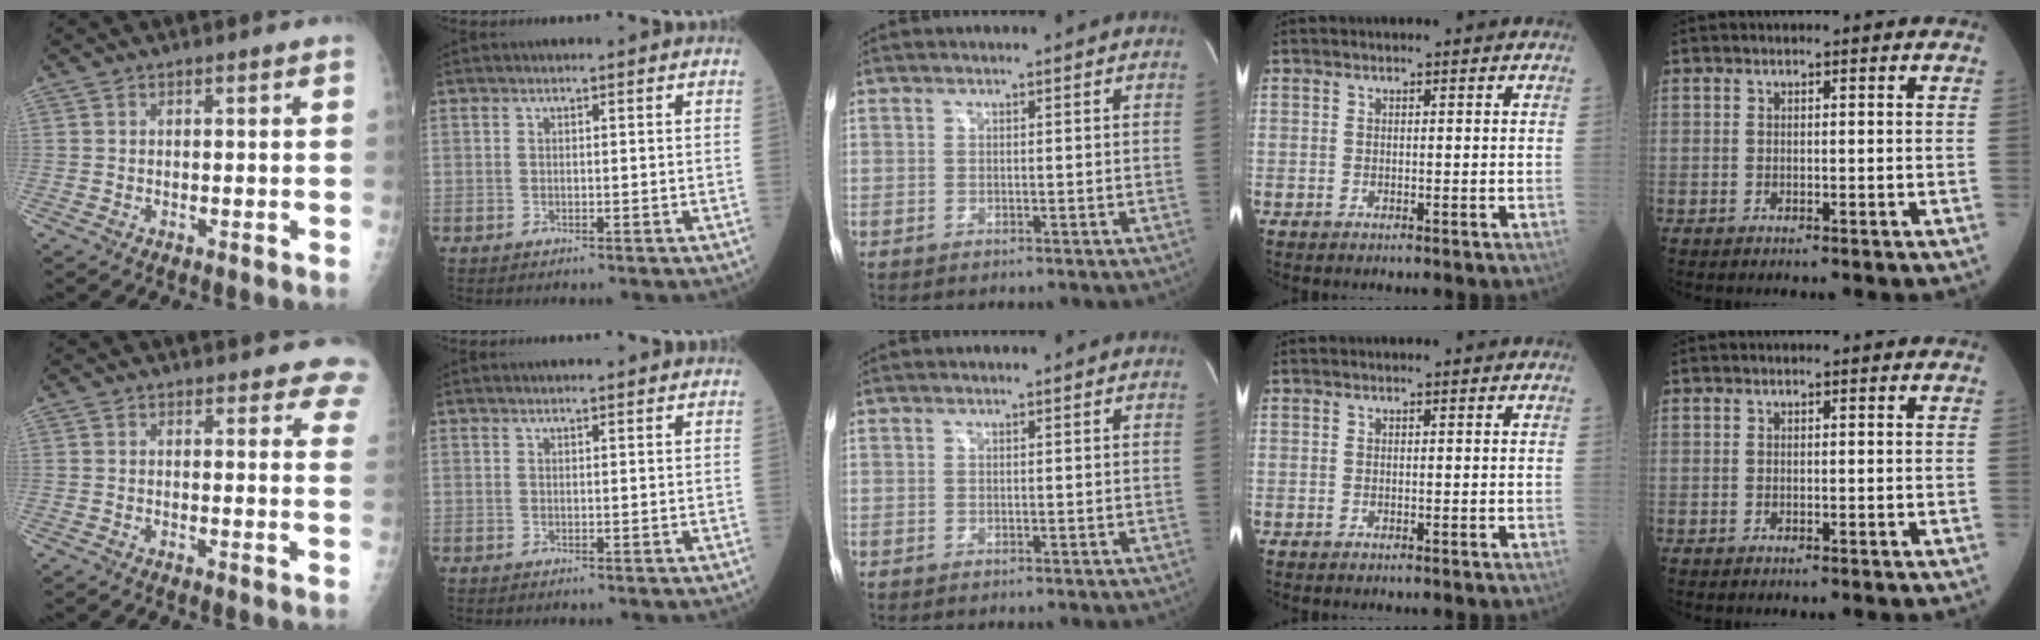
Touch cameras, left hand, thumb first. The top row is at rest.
{"thumb": {"total": 7.7, "force": [7.0, 2.6, 1.7], "torque": [0.031, -0.028, 0.051]}, "index": {"total": 4.6, "force": [4.4, 0.5, 1.5], "torque": [-0.019, 0.022, 0.048]}}